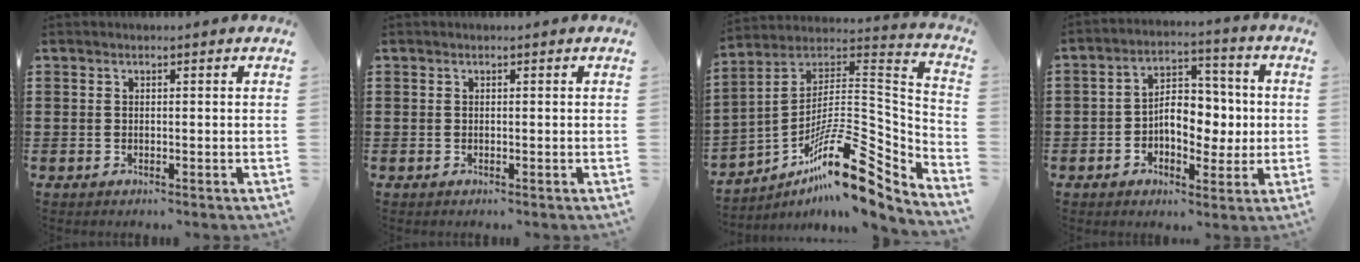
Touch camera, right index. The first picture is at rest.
{"total": 0.0}
{"total": 17.3, "force": [-10.4, 5.2, 12.8], "torque": [-0.201, 0.017, -0.185]}
{"total": 7.1, "force": [-0.6, 5.0, 5.0], "torque": [-0.070, 0.005, -0.019]}